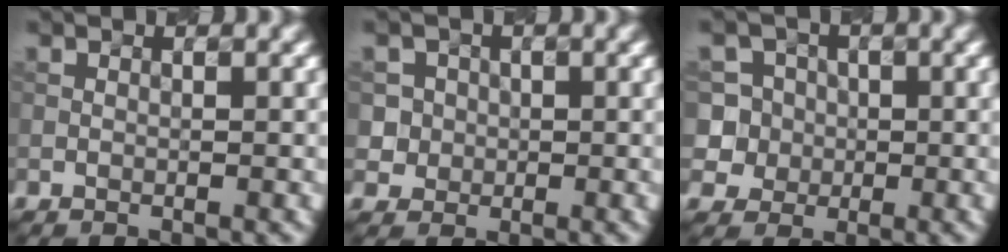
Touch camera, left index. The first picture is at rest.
{"total": 3.3, "force": [0.4, 3.2, 0.7], "torque": [-0.005, 0.018, 0.011]}
{"total": 6.1, "force": [0.5, 5.9, 1.7], "torque": [-0.031, 0.033, 0.000]}